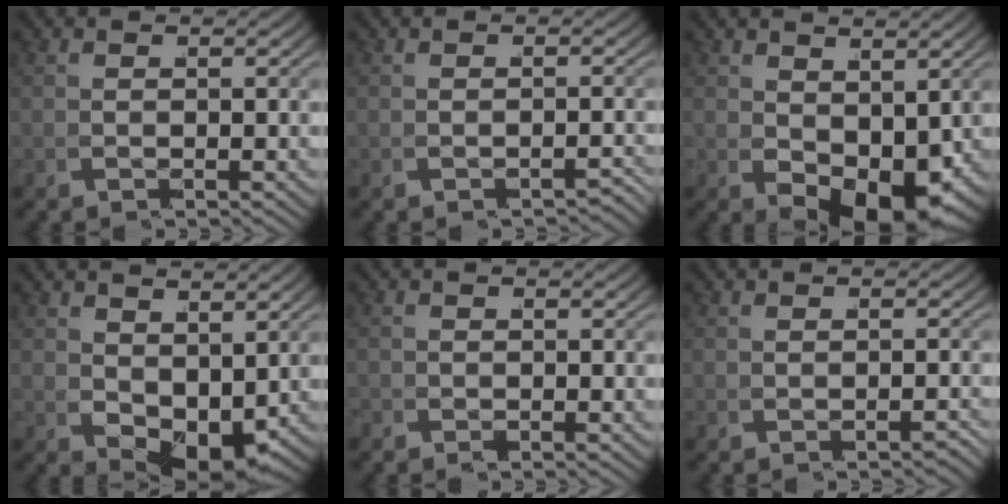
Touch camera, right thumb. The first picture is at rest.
{"total": 1.6, "force": [-1.5, -0.3, -0.4], "torque": [-0.010, -0.007, -0.020]}
{"total": 6.0, "force": [-0.9, 3.4, 4.9], "torque": [-0.093, -0.023, 0.000]}
{"total": 4.1, "force": [-0.1, 2.6, 3.2], "torque": [-0.066, -0.018, 0.008]}
{"total": 1.1, "force": [-0.5, 0.9, 0.1], "torque": [-0.012, -0.008, -0.007]}
{"total": 1.1, "force": [-1.0, -0.4, -0.1], "torque": [-0.011, -0.006, -0.013]}